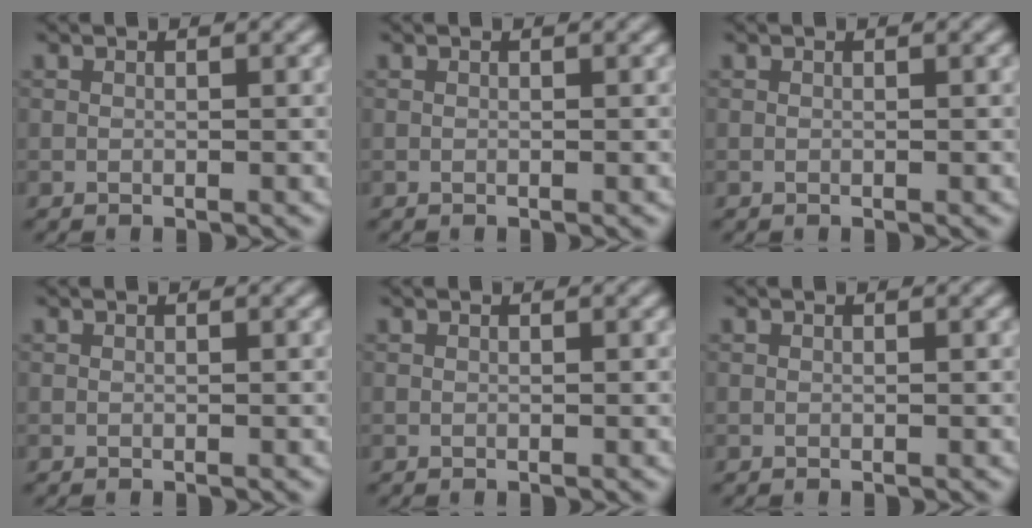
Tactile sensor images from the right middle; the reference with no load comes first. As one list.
[{"total": 0.0}, {"total": 0.0}, {"total": 0.0}, {"total": 0.0}, {"total": 0.0}]